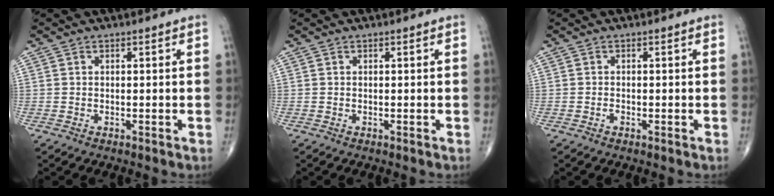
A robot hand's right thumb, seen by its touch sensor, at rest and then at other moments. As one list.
[{"total": 0.0}, {"total": 0.6, "force": [-0.4, 0.3, 0.3], "torque": [-0.003, 0.001, -0.008]}]